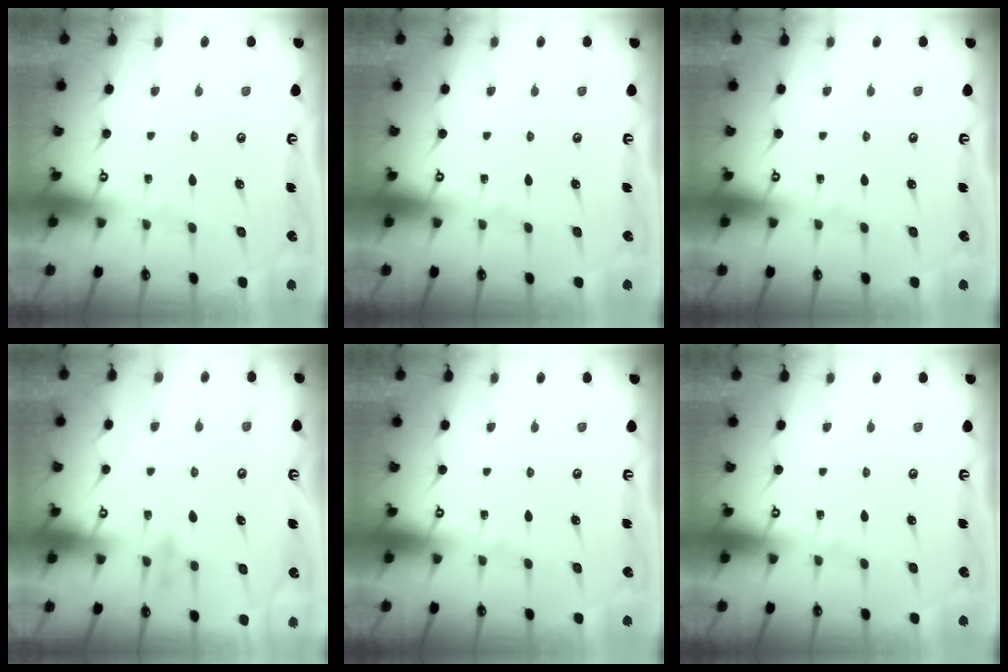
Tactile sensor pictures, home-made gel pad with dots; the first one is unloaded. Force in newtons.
{"total": 0.0}
{"total": 0.0}
{"total": 8.9, "press": 8.8, "slide": 1.4}
{"total": 0.0}
{"total": 0.0}